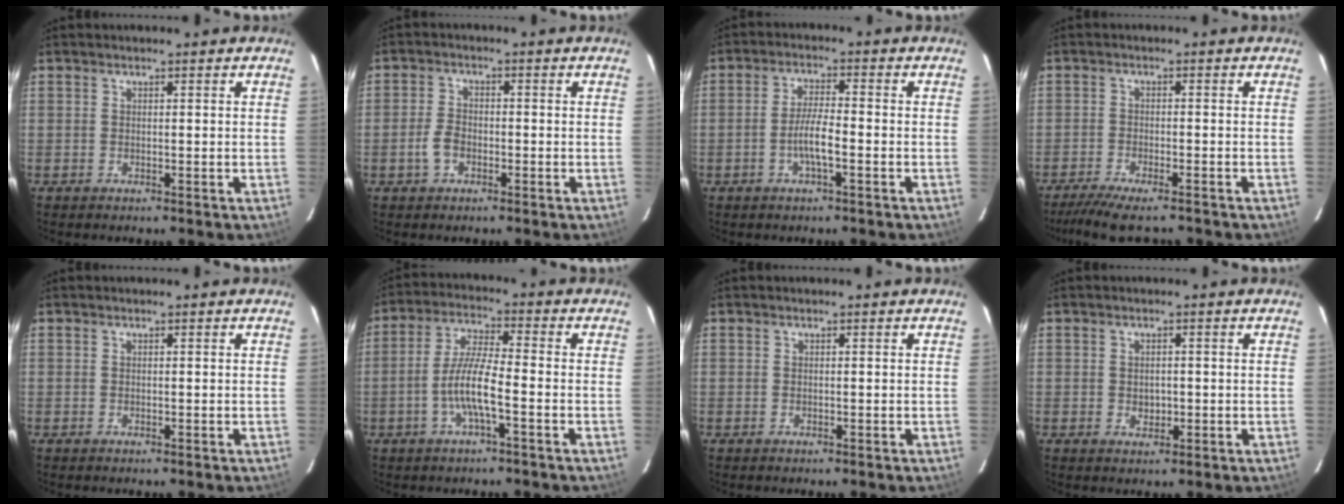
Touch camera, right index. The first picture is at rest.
{"total": 3.7, "force": [-1.6, 2.5, 2.1], "torque": [-0.050, 0.006, -0.031]}
{"total": 5.0, "force": [-2.0, 0.6, 4.6], "torque": [-0.092, 0.002, -0.038]}
{"total": 8.9, "force": [-7.6, 1.4, 4.4], "torque": [-0.103, -0.022, -0.128]}
{"total": 0.0}
{"total": 7.7, "force": [-2.8, 0.8, 7.1], "torque": [-0.149, 0.003, -0.055]}
{"total": 0.0}
{"total": 2.1, "force": [-0.3, 1.7, 1.2], "torque": [-0.018, 0.001, -0.003]}